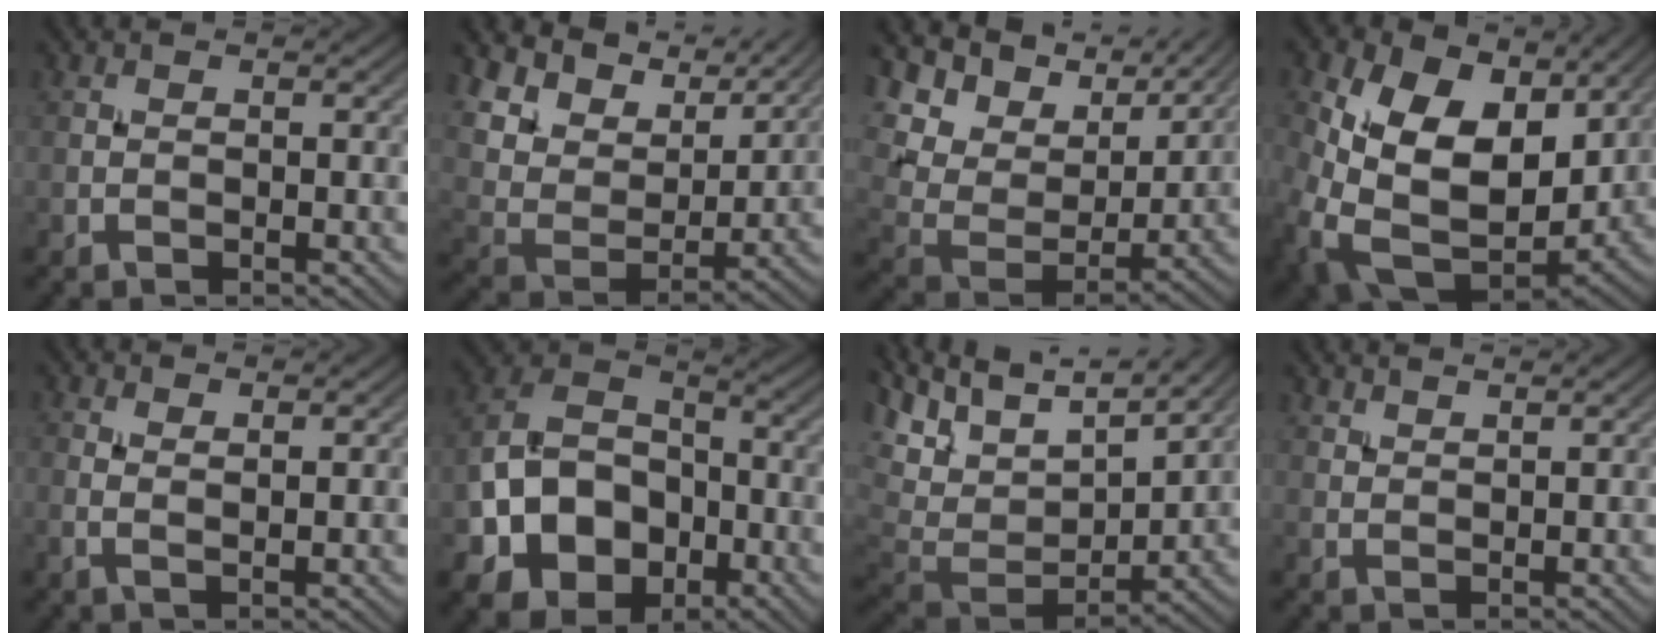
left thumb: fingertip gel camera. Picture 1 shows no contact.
{"total": 12.8, "force": [8.9, 6.3, 6.7], "torque": [-0.192, 0.014, 0.143]}
{"total": 14.0, "force": [8.7, 7.5, 7.9], "torque": [-0.211, 0.014, 0.149]}
{"total": 16.8, "force": [2.3, 12.0, 11.5], "torque": [-0.250, -0.038, 0.064]}
{"total": 1.8, "force": [1.0, 0.5, 1.4], "torque": [-0.030, -0.001, 0.019]}
{"total": 12.2, "force": [-4.1, 8.8, 7.3], "torque": [-0.160, -0.018, -0.086]}
{"total": 12.0, "force": [5.6, 6.1, 8.7], "torque": [-0.214, 0.013, 0.104]}
{"total": 2.3, "force": [2.1, 0.5, 0.8], "torque": [-0.015, -0.005, 0.044]}